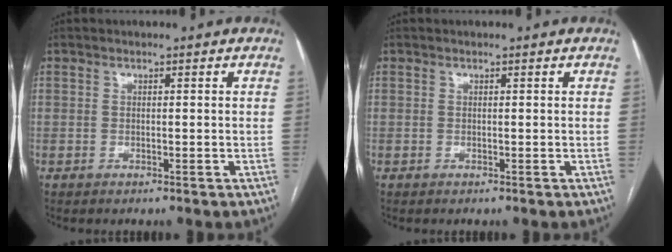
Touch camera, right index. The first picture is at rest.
{"total": 0.0}